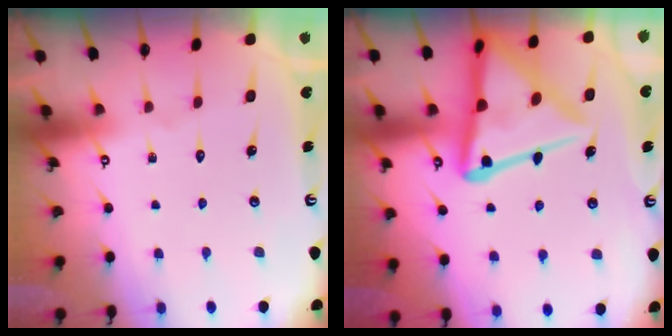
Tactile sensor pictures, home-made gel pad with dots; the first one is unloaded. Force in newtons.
{"total": 19.6, "press": 19.5, "slide": 1.9}